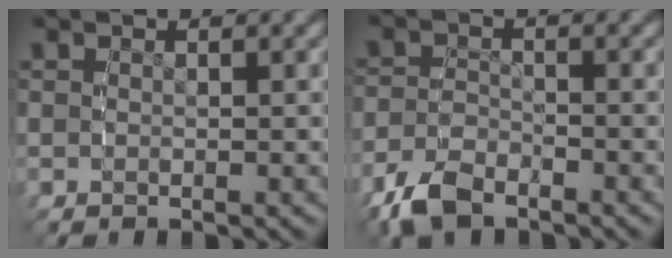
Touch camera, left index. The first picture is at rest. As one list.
[{"total": 3.2, "force": [-2.6, 1.3, 1.4], "torque": [-0.030, -0.005, -0.045]}]